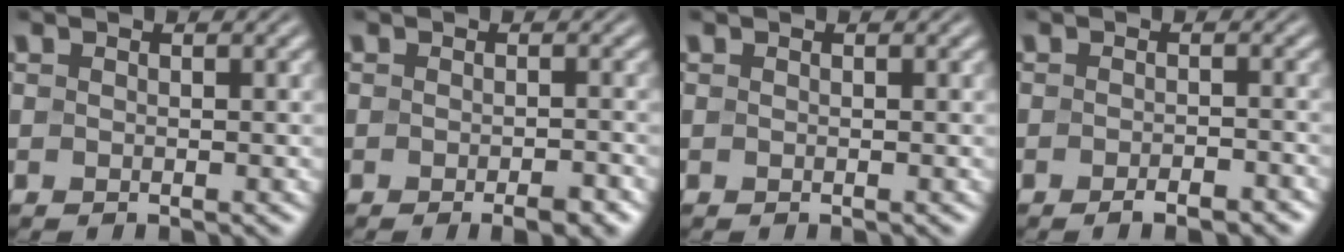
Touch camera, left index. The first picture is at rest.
{"total": 2.3, "force": [-1.4, 0.5, 1.8], "torque": [-0.024, -0.002, -0.019]}
{"total": 0.0}
{"total": 2.3, "force": [-1.6, 0.6, 1.6], "torque": [-0.022, 0.001, -0.023]}